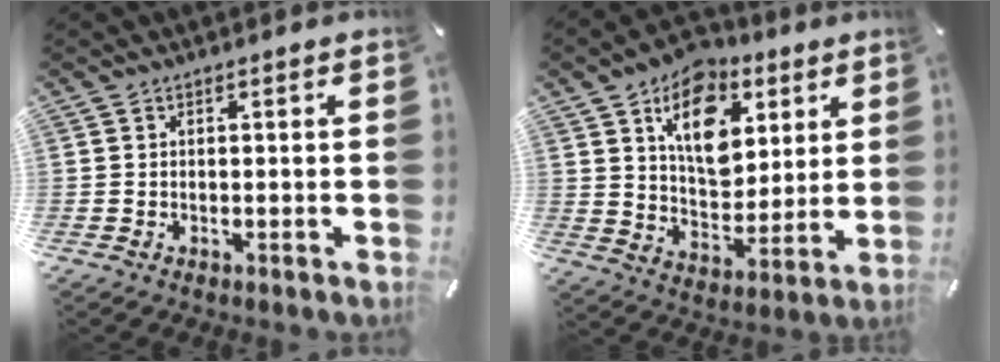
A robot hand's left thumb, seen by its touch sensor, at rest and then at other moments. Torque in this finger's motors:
{"motor_torque": [0.99, 1.25, 1.31, -1.45, 0.30]}